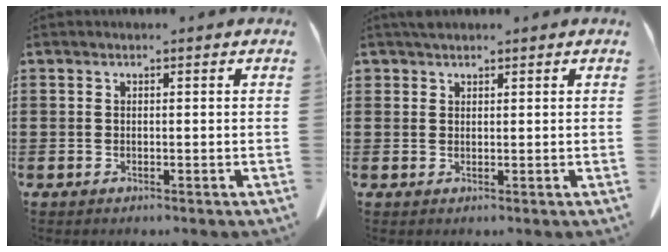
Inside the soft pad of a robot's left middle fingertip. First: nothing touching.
{"total": 1.3, "force": [1.2, 0.6, 0.2], "torque": [-0.008, 0.000, 0.025]}